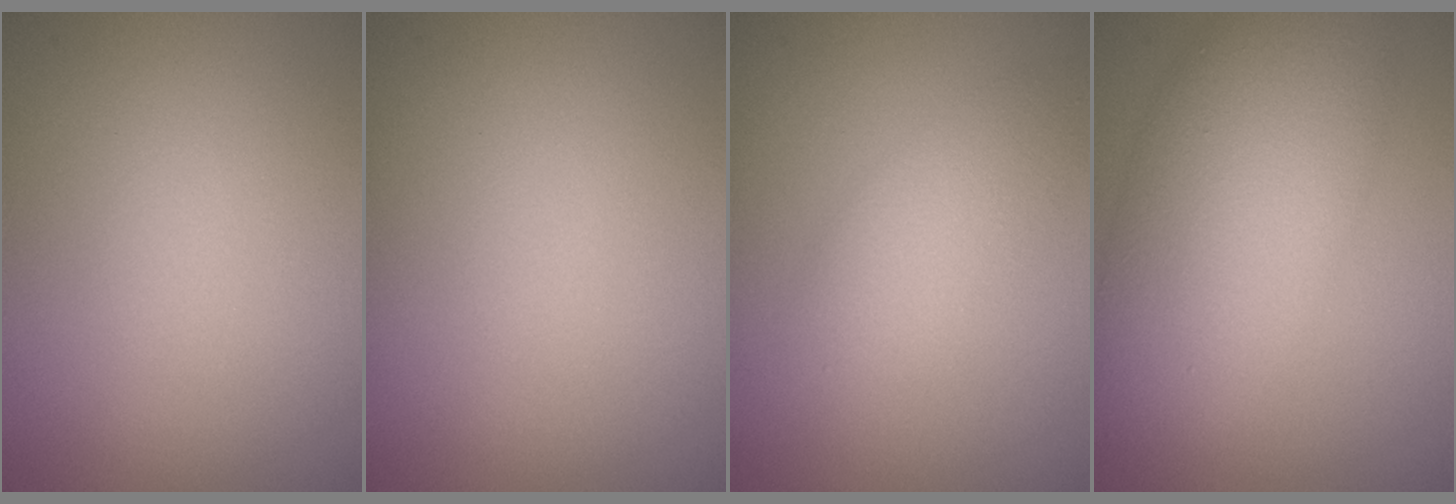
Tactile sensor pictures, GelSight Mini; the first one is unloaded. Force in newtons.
{"total": 0.0}
{"total": 2.8, "press": 2.8, "slide": 0.2}
{"total": 7.8, "press": 7.8, "slide": 0.3}